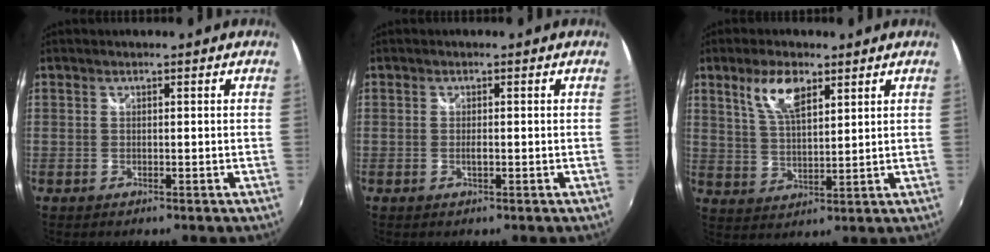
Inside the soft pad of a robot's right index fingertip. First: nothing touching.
{"total": 0.9, "force": [-0.2, 0.4, 0.8], "torque": [-0.016, -0.002, -0.004]}
{"total": 7.6, "force": [4.4, 3.0, 5.5], "torque": [-0.105, 0.008, 0.088]}